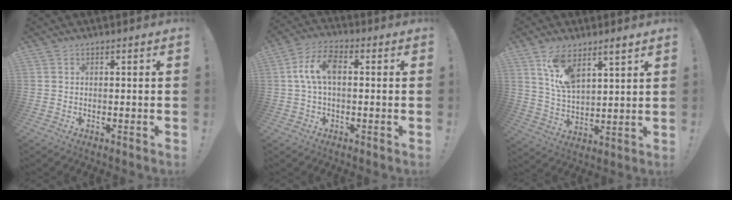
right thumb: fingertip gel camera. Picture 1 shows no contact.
{"total": 8.9, "force": [0.6, 4.9, 7.5], "torque": [-0.151, 0.009, 0.012]}
{"total": 10.7, "force": [7.0, 4.6, 6.7], "torque": [-0.119, -0.027, 0.131]}